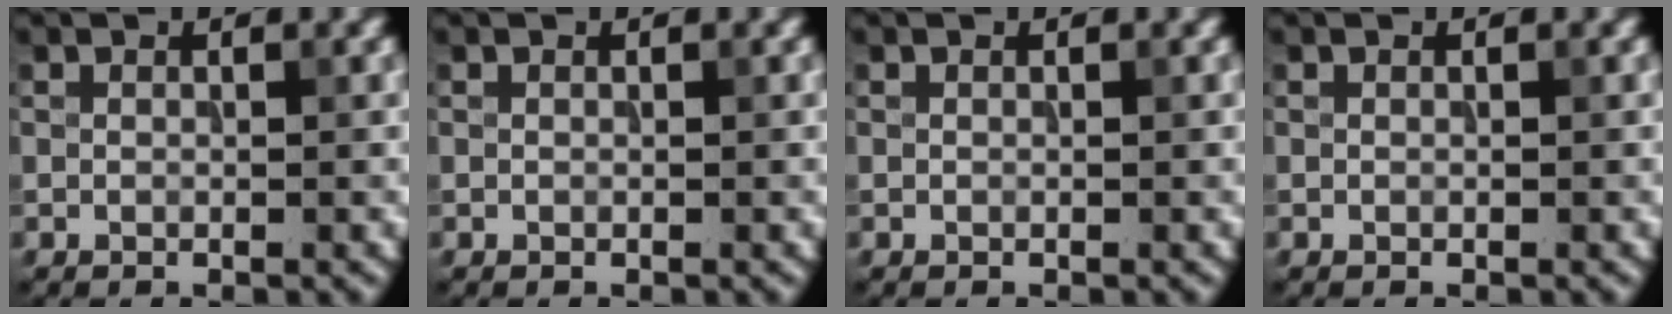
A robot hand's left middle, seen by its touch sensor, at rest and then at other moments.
{"total": 0.0}
{"total": 0.0}
{"total": 0.0}